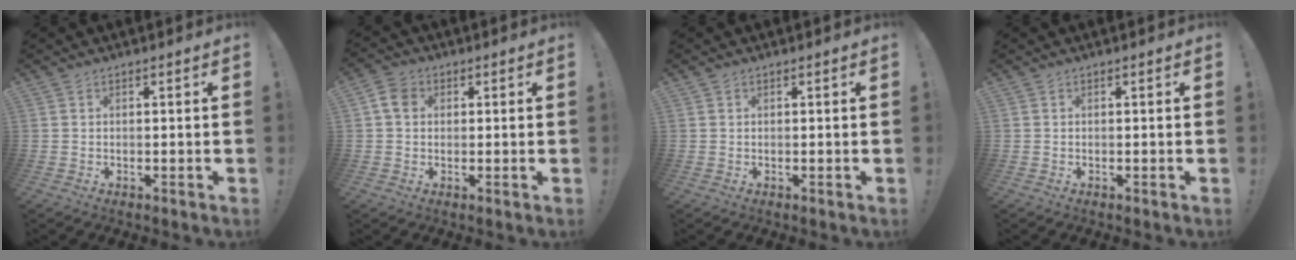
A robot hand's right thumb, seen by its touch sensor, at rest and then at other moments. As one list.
[{"total": 5.8, "force": [1.5, 4.6, 3.2], "torque": [-0.050, 0.008, 0.031]}, {"total": 0.0}, {"total": 0.0}]